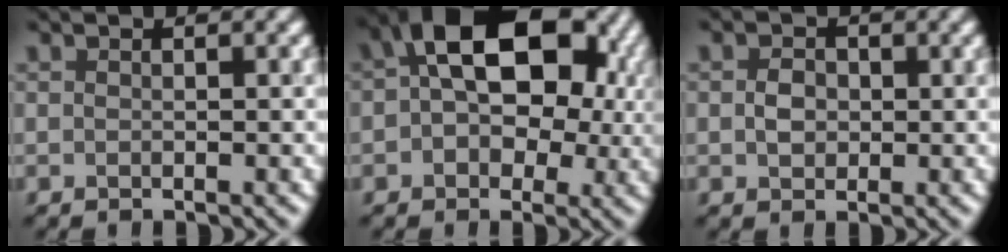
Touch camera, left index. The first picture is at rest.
{"total": 13.2, "force": [2.9, 8.6, 9.5], "torque": [-0.108, 0.032, 0.033]}
{"total": 1.4, "force": [0.0, 1.3, 0.6], "torque": [-0.012, 0.003, -0.001]}